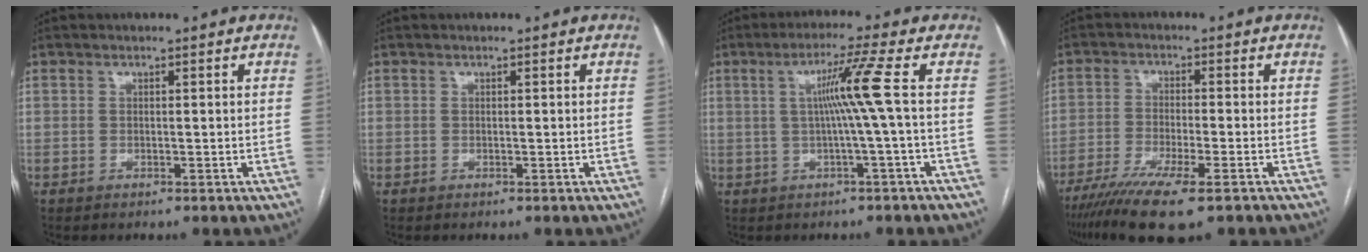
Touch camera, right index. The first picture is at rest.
{"total": 0.0}
{"total": 6.4, "force": [0.4, -2.2, 6.0], "torque": [-0.107, 0.007, 0.012]}
{"total": 11.9, "force": [-8.3, 1.3, 8.4], "torque": [-0.146, -0.028, -0.135]}